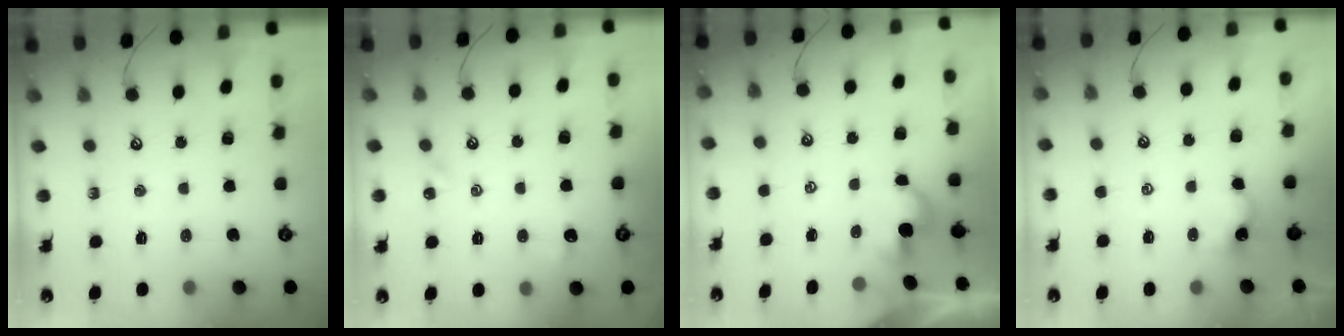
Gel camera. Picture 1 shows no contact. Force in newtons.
{"total": 2.0, "press": 1.9, "slide": 0.5}
{"total": 2.4, "press": 2.4, "slide": 0.2}
{"total": 0.6, "press": 0.5, "slide": 0.3}